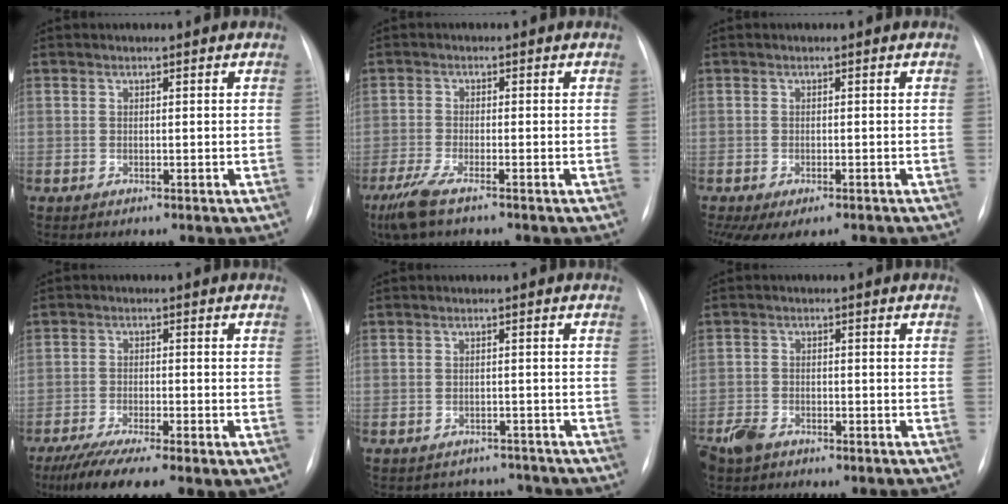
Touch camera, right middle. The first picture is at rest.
{"total": 5.1, "force": [-3.6, 0.6, 3.5], "torque": [-0.081, -0.016, -0.069]}
{"total": 8.0, "force": [-5.9, 3.0, 4.4], "torque": [-0.073, 0.002, -0.080]}
{"total": 11.4, "force": [-7.7, 2.4, 8.1], "torque": [-0.138, -0.022, -0.124]}
{"total": 5.6, "force": [-5.2, 2.1, -0.5], "torque": [0.013, 0.019, -0.061]}
{"total": 4.8, "force": [-3.7, 2.5, 1.8], "torque": [-0.038, -0.002, -0.063]}